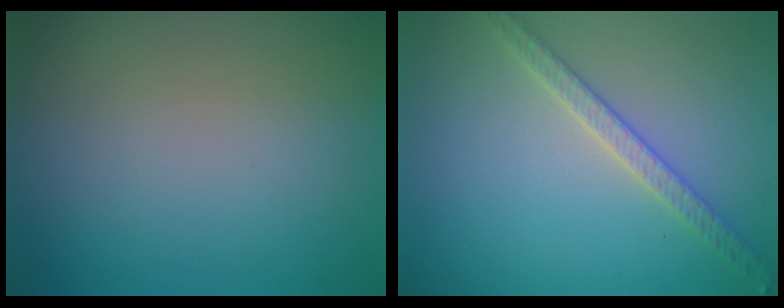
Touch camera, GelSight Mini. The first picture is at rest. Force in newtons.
{"total": 2.9, "press": 2.8, "slide": 0.6}